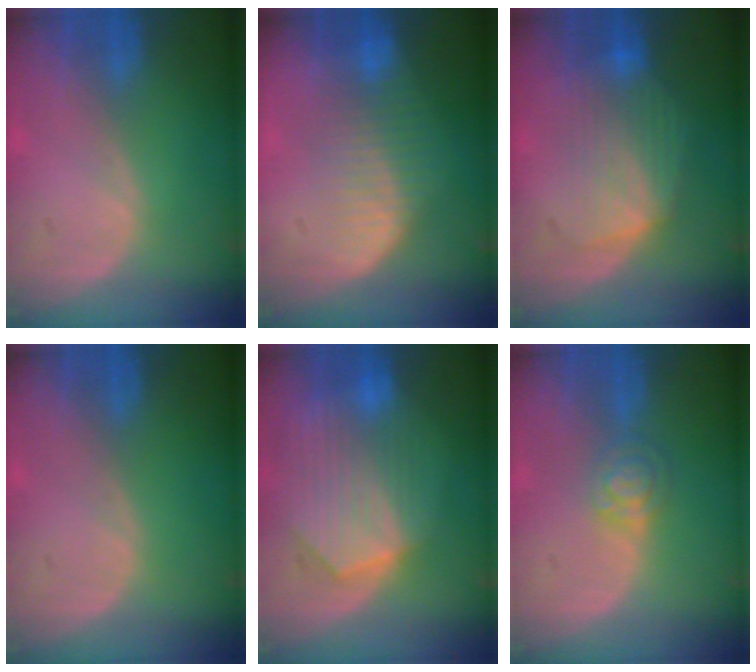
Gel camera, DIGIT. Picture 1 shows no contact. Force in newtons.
{"total": 7.5, "press": 6.7, "slide": 3.4}
{"total": 7.6, "press": 7.4, "slide": 1.9}
{"total": 0.0}
{"total": 10.2, "press": 9.0, "slide": 4.9}
{"total": 4.0, "press": 3.6, "slide": 1.7}